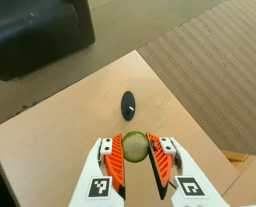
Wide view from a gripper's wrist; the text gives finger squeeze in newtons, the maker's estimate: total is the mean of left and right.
{"total": 11.6, "left": 12.0, "right": 11.2}